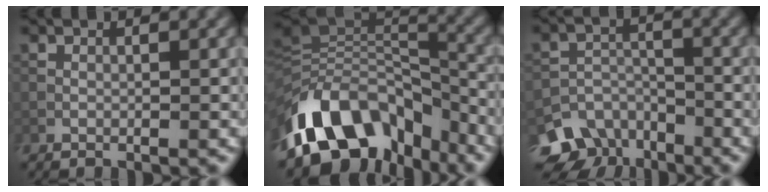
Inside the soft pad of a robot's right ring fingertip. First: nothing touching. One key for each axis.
{"total": 12.5, "fx": -6.6, "fy": 7.7, "fz": 7.3, "tx": -0.130, "ty": 0.020, "tz": -0.123}
{"total": 7.8, "fx": -5.7, "fy": 5.0, "fz": 1.8, "tx": -0.014, "ty": -0.006, "tz": -0.095}